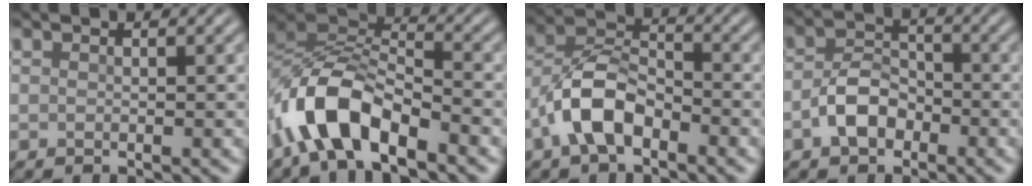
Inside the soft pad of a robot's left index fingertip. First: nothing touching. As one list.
[{"total": 8.5, "force": [-5.0, 3.6, 5.9], "torque": [-0.107, 0.008, -0.104]}, {"total": 5.9, "force": [-3.0, 3.0, 4.1], "torque": [-0.074, 0.014, -0.063]}, {"total": 3.8, "force": [-1.6, 2.5, 2.4], "torque": [-0.044, 0.007, -0.035]}]